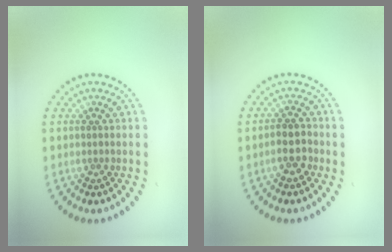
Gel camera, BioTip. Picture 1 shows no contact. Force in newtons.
{"total": 2.4, "press": 2.3, "slide": 0.8}